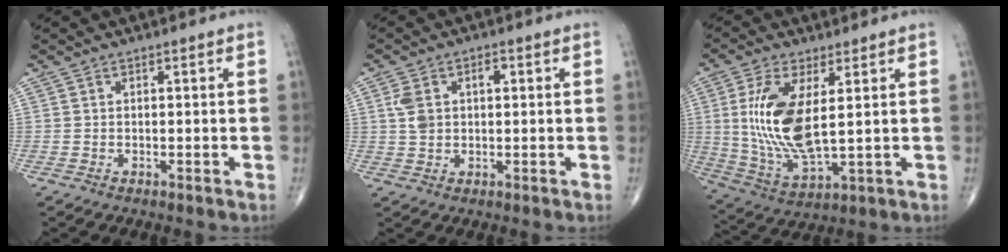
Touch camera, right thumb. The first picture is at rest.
{"total": 5.1, "force": [1.2, 3.4, 3.7], "torque": [-0.069, 0.013, 0.023]}
{"total": 14.9, "force": [2.5, 6.0, 13.4], "torque": [-0.283, -0.022, 0.060]}